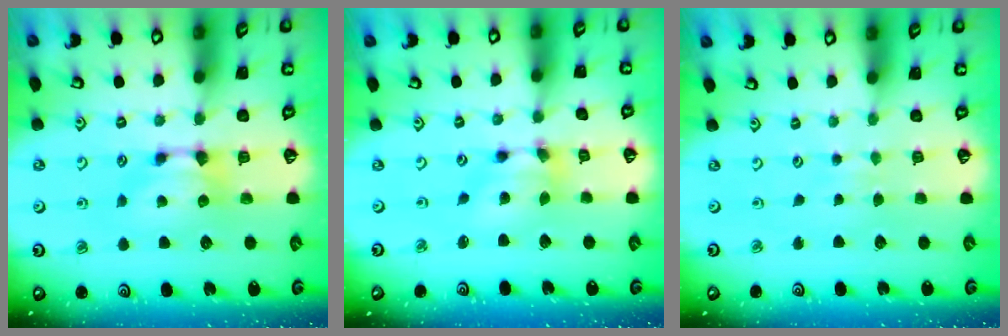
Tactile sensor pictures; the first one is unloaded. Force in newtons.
{"total": 5.4, "press": 5.0, "slide": 2.0}
{"total": 4.6, "press": 4.6, "slide": 0.1}